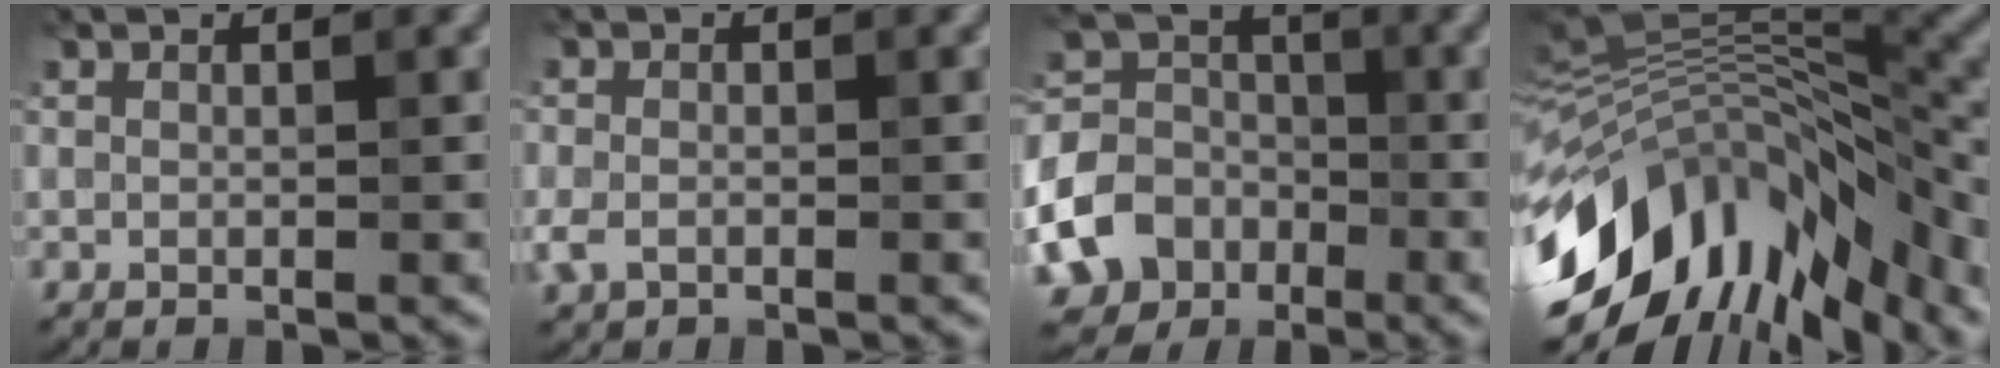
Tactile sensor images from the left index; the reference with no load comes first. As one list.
[{"total": 1.9, "force": [-1.8, -0.4, 0.0], "torque": [-0.024, -0.012, 0.001]}, {"total": 9.0, "force": [-6.2, 6.3, 1.5], "torque": [-0.060, -0.034, -0.089]}, {"total": 13.1, "force": [-8.3, 5.0, 8.7], "torque": [-0.201, 0.002, -0.105]}]